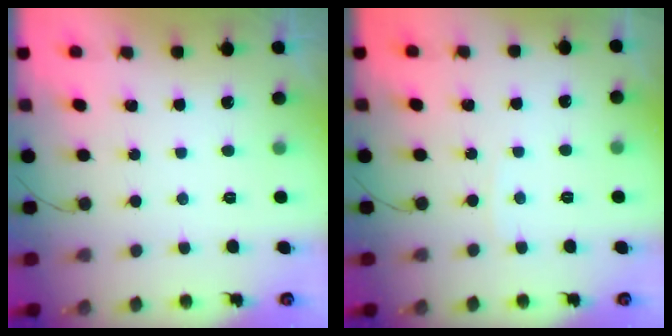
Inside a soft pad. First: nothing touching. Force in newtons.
{"total": 2.2, "press": 2.2, "slide": 0.2}